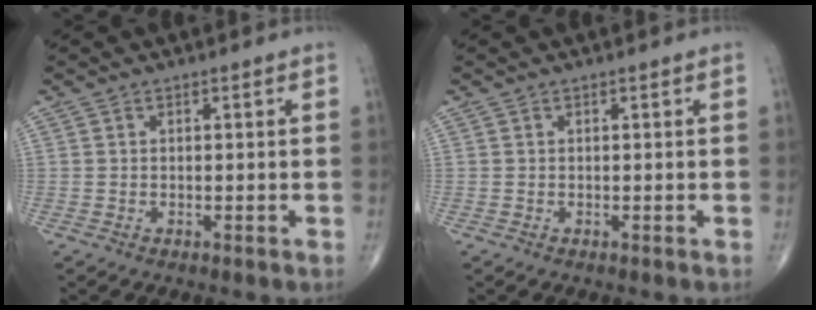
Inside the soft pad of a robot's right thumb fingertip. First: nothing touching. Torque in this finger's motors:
{"motor_torque": [0.11, -0.07, 0.00, 0.00, 0.00]}